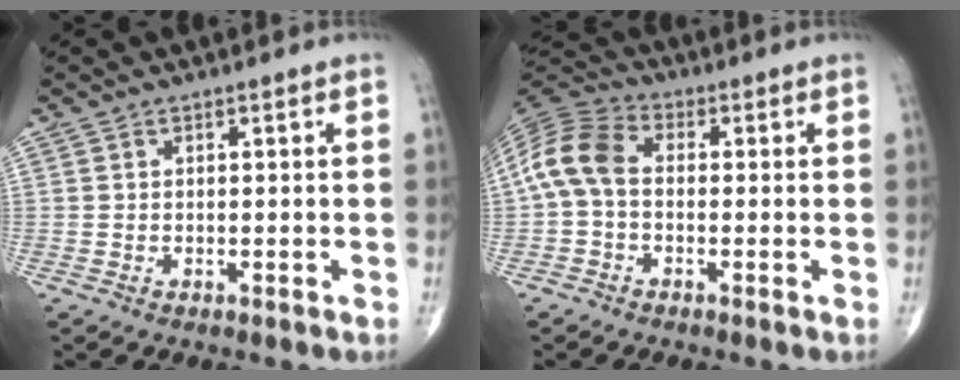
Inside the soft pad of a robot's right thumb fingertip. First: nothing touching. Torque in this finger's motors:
{"motor_torque": [0.10, 0.20, 0.55, -0.28, 0.08]}